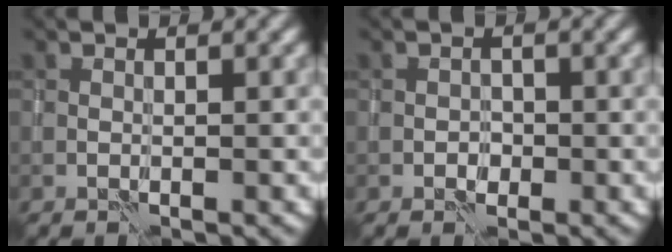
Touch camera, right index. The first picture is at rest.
{"total": 0.9, "force": [-0.5, 0.8, 0.3], "torque": [-0.003, -0.001, -0.008]}